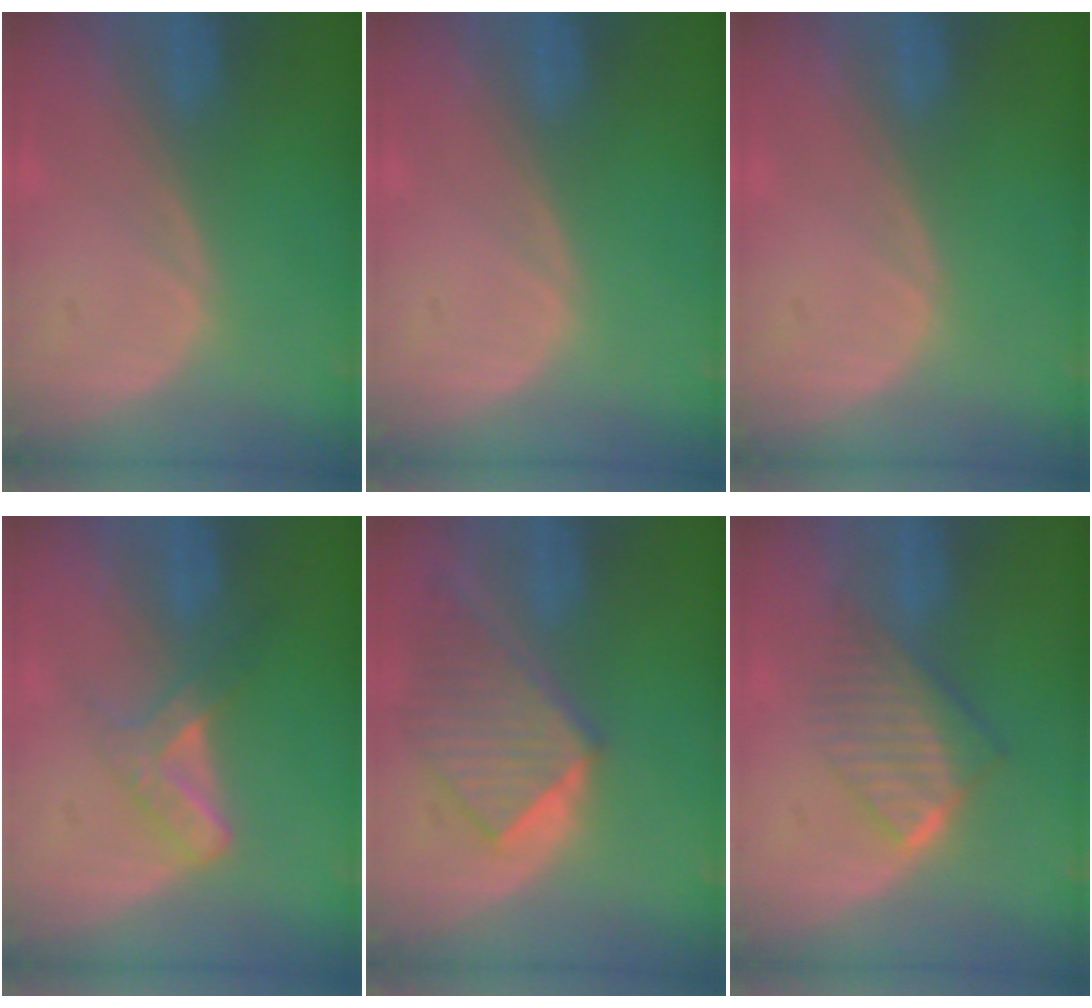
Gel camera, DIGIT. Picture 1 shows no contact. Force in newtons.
{"total": 0.0}
{"total": 0.0}
{"total": 5.4, "press": 4.7, "slide": 2.7}
{"total": 8.0, "press": 7.5, "slide": 2.7}
{"total": 6.7, "press": 6.1, "slide": 2.8}